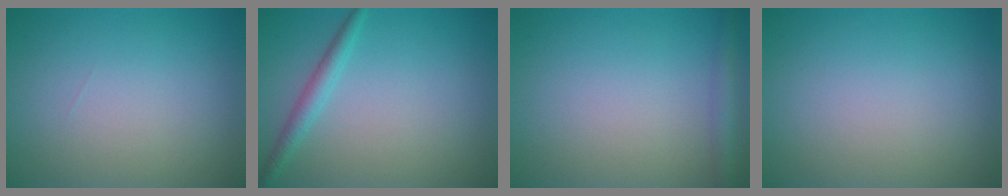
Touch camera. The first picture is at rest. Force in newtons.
{"total": 1.9, "press": 1.9, "slide": 0.1}
{"total": 2.1, "press": 2.1, "slide": 0.1}
{"total": 0.0}